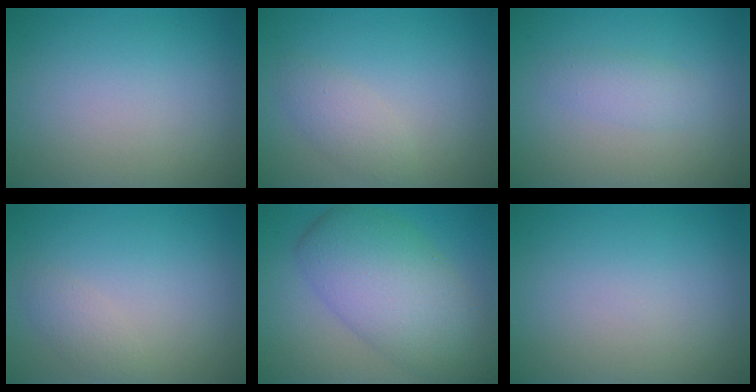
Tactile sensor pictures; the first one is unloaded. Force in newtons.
{"total": 1.9, "press": 1.9, "slide": 0.0}
{"total": 1.6, "press": 1.6, "slide": 0.0}
{"total": 1.3, "press": 1.3, "slide": 0.1}
{"total": 8.6, "press": 8.5, "slide": 0.5}
{"total": 0.0}